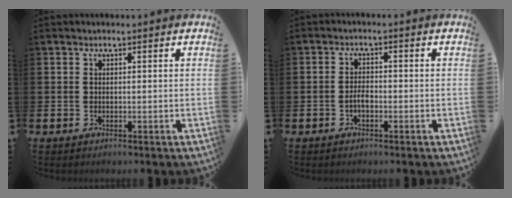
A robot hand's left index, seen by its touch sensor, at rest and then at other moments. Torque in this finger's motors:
{"motor_torque": [0.45, 0.10, 0.02, 0.03]}